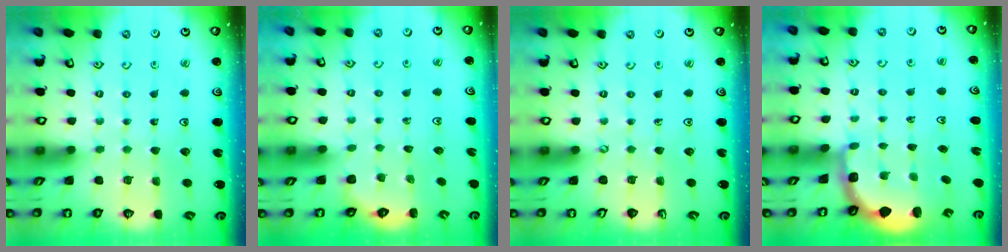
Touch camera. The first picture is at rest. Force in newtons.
{"total": 2.3, "press": 1.9, "slide": 1.3}
{"total": 0.0}
{"total": 2.9, "press": 2.0, "slide": 2.1}